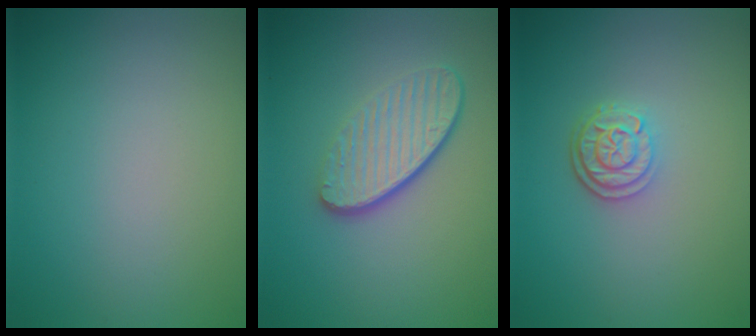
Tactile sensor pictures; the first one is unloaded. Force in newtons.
{"total": 4.3, "press": 3.1, "slide": 3.0}
{"total": 2.8, "press": 2.3, "slide": 1.6}